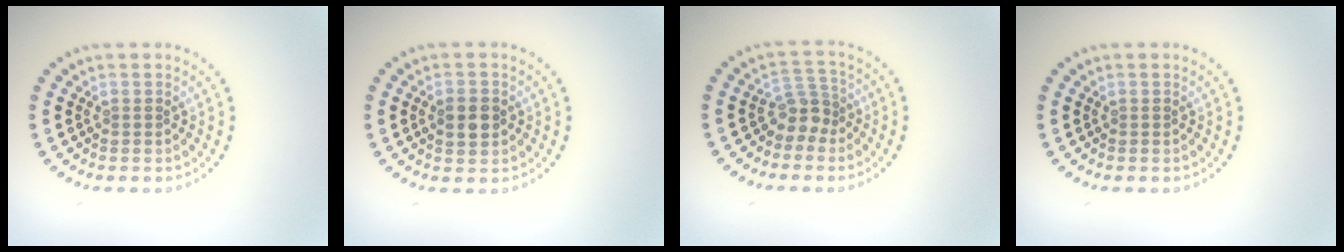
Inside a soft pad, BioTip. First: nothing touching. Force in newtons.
{"total": 2.9, "press": 2.9, "slide": 0.1}
{"total": 2.5, "press": 1.9, "slide": 1.7}
{"total": 0.0}